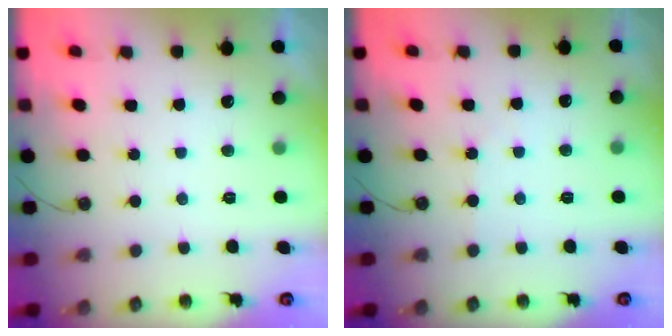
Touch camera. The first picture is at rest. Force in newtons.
{"total": 2.6, "press": 2.6, "slide": 0.5}